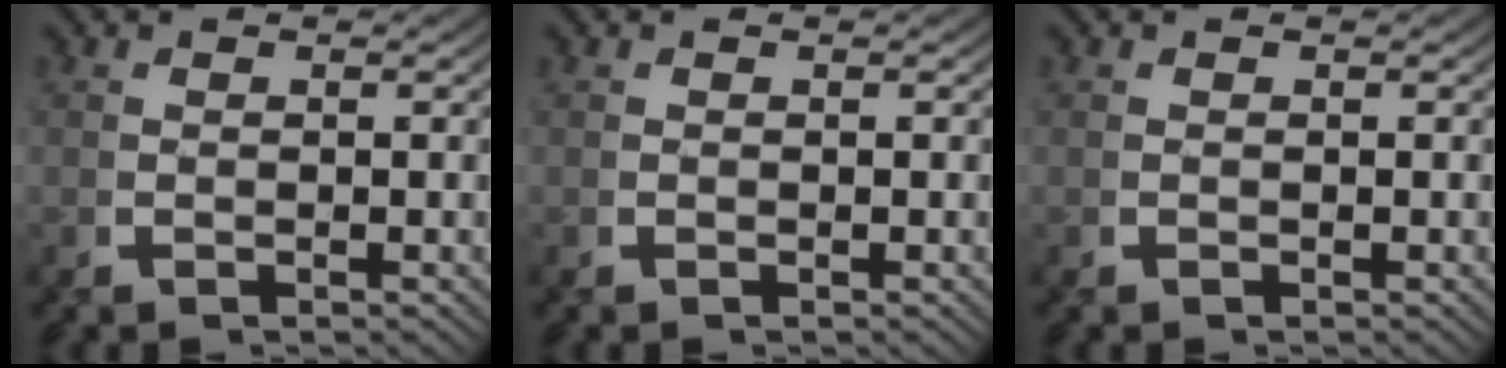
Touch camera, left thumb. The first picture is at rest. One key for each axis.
{"total": 0.0}
{"total": 0.0}